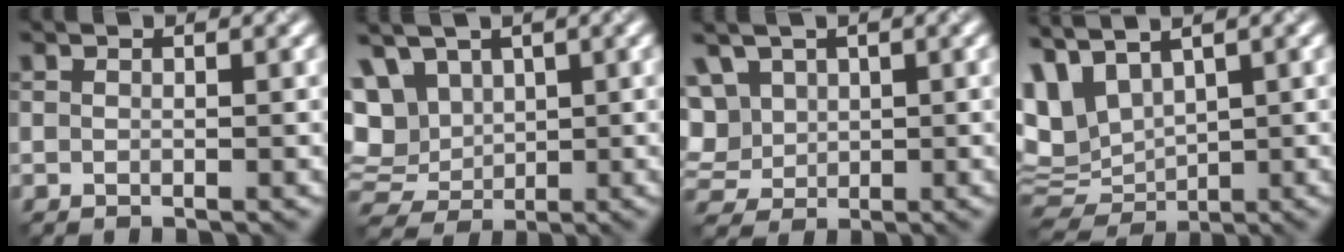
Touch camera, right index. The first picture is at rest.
{"total": 8.7, "force": [3.5, 6.2, 5.0], "torque": [-0.098, 0.023, 0.053]}
{"total": 6.9, "force": [2.7, 5.4, 3.3], "torque": [-0.092, 0.026, 0.046]}
{"total": 4.9, "force": [2.4, 2.7, 3.3], "torque": [-0.082, 0.000, 0.051]}